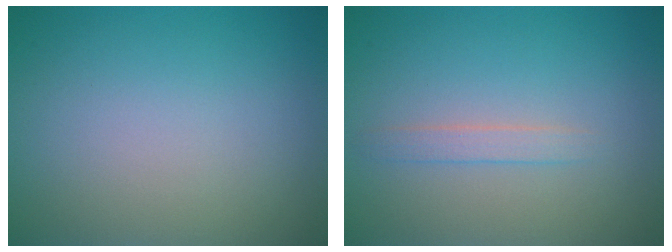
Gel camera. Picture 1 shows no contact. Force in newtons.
{"total": 1.2, "press": 1.2, "slide": 0.0}